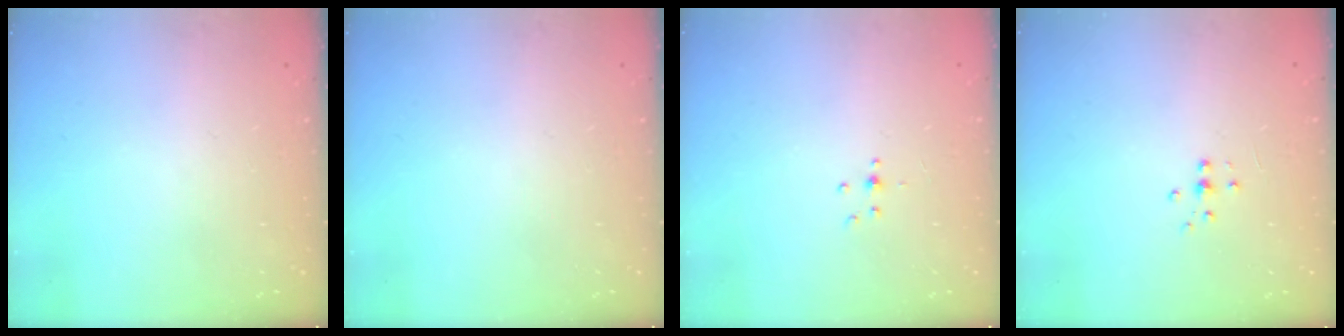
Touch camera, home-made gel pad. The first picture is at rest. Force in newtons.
{"total": 0.0}
{"total": 3.0, "press": 2.8, "slide": 1.1}
{"total": 4.4, "press": 4.3, "slide": 0.7}